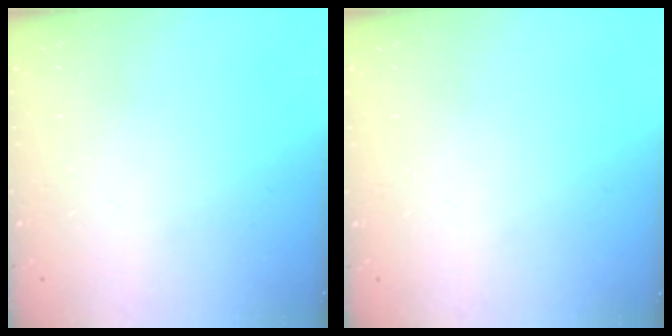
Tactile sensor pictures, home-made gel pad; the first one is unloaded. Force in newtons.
{"total": 0.0}